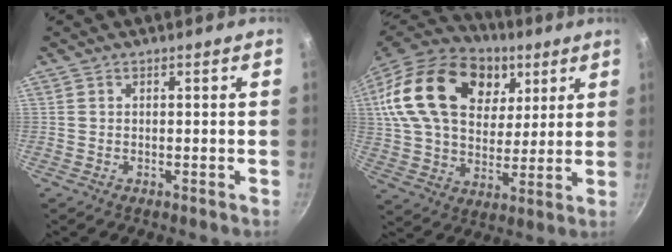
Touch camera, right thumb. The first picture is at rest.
{"total": 29.9, "force": [11.0, 20.2, 19.2], "torque": [-0.348, 0.004, 0.185]}